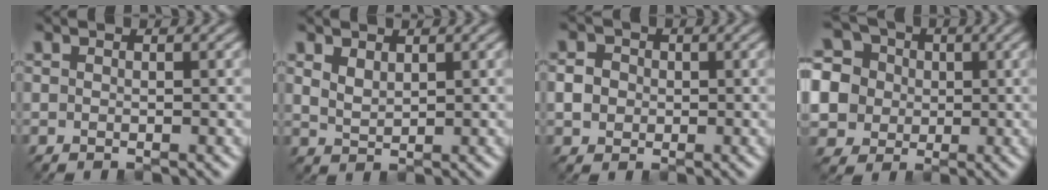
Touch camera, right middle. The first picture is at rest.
{"total": 1.8, "force": [1.2, 0.9, 1.0], "torque": [-0.023, -0.003, 0.029]}
{"total": 2.2, "force": [-0.1, 2.0, 0.9], "torque": [-0.014, 0.000, -0.003]}
{"total": 10.9, "force": [0.9, 10.0, 4.2], "torque": [-0.118, 0.025, -0.006]}